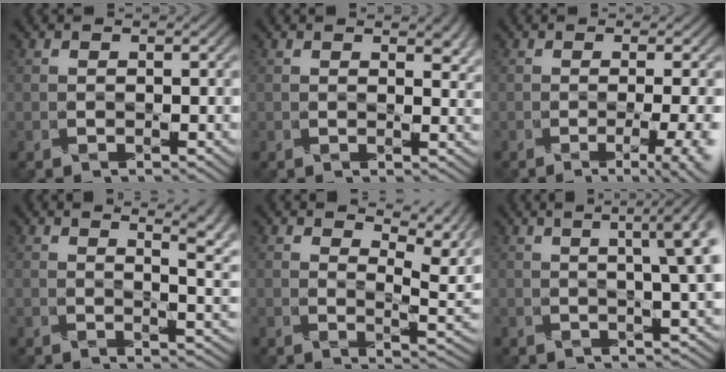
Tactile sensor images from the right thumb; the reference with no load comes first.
{"total": 2.5, "force": [1.4, 1.2, 1.8], "torque": [-0.027, -0.004, 0.024]}
{"total": 6.1, "force": [-2.0, 1.5, 5.5], "torque": [-0.061, 0.002, -0.019]}
{"total": 7.4, "force": [4.2, 2.4, 5.6], "torque": [-0.051, 0.018, 0.052]}
{"total": 7.4, "force": [4.5, 2.7, 5.2], "torque": [-0.087, -0.001, 0.068]}
{"total": 5.9, "force": [1.8, 1.0, 5.6], "torque": [-0.062, 0.025, 0.024]}